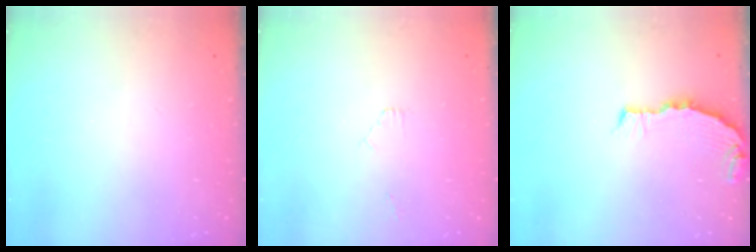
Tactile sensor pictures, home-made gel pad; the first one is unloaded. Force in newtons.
{"total": 0.5, "press": 0.5, "slide": 0.2}
{"total": 4.3, "press": 4.3, "slide": 0.3}